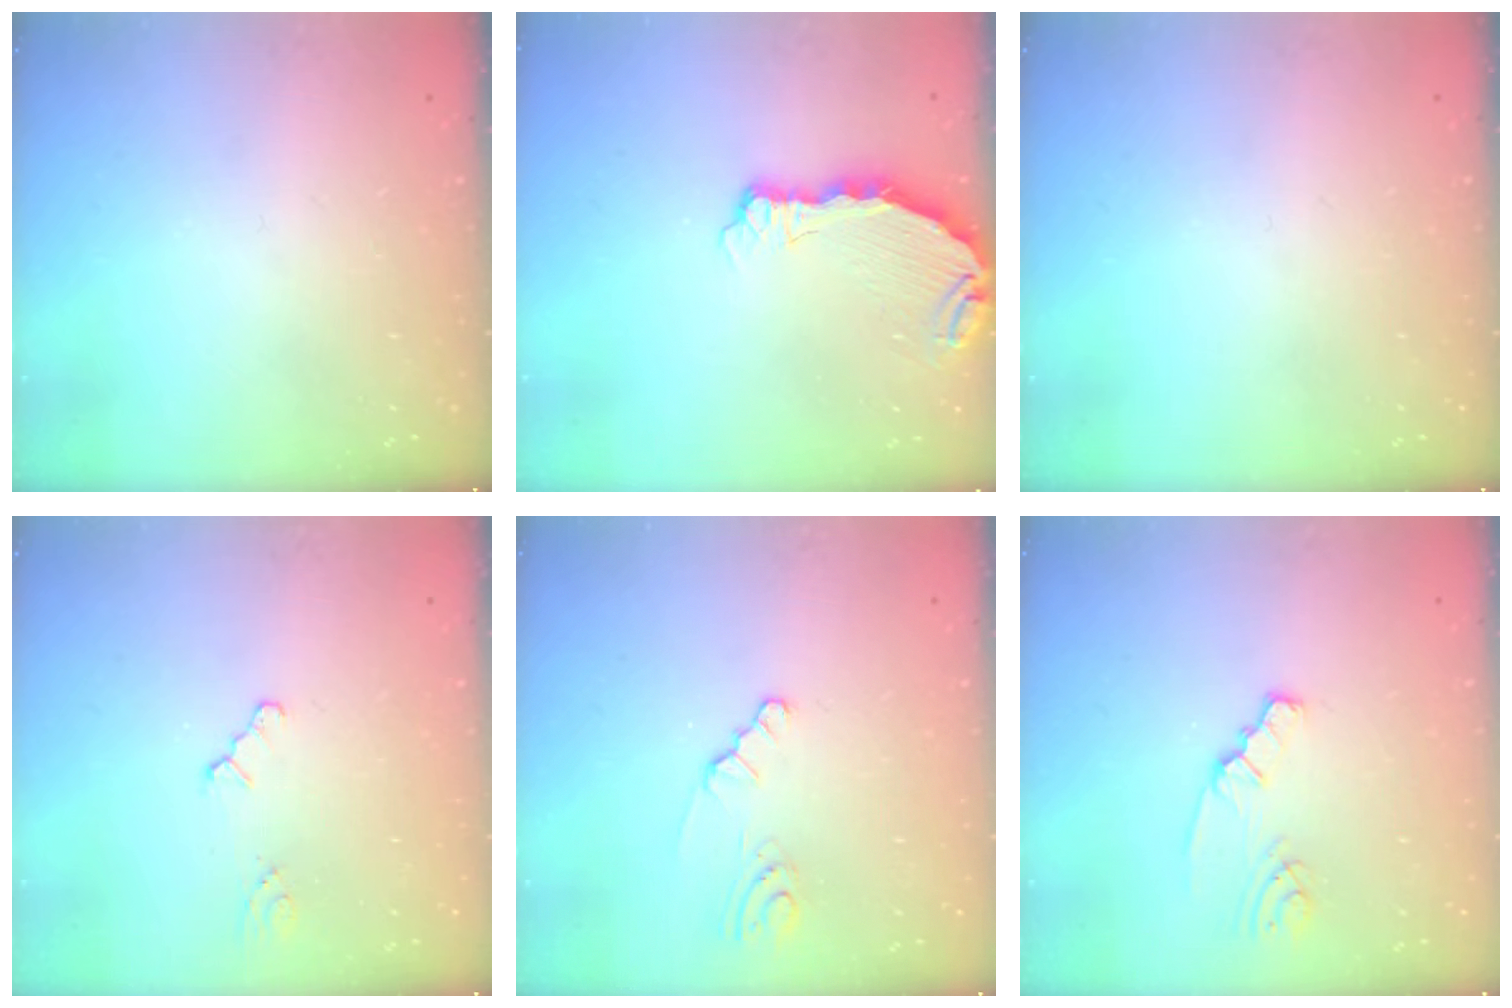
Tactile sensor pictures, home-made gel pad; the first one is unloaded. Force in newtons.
{"total": 7.3, "press": 6.0, "slide": 4.2}
{"total": 0.0}
{"total": 1.0, "press": 1.0, "slide": 0.3}
{"total": 2.1, "press": 2.1, "slide": 0.3}
{"total": 2.0, "press": 2.0, "slide": 0.2}